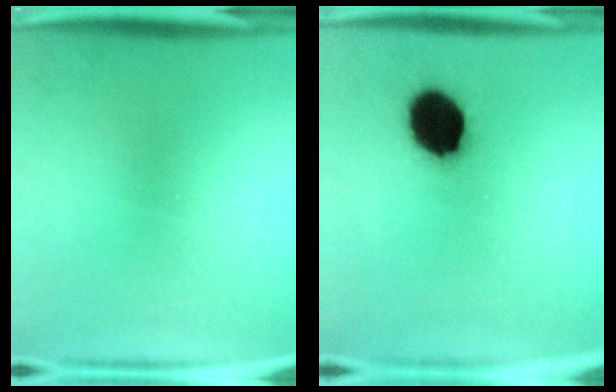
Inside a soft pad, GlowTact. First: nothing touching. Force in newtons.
{"total": 12.6}